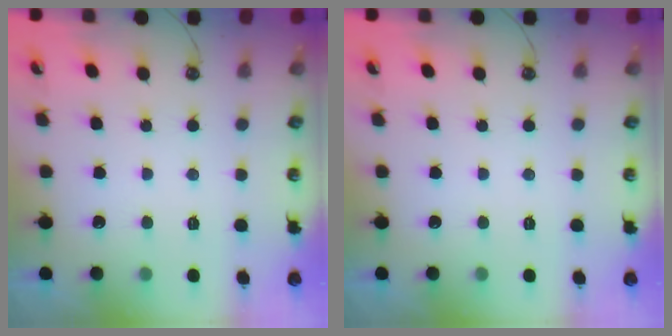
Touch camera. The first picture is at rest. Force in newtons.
{"total": 0.0}